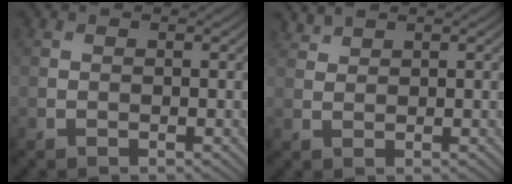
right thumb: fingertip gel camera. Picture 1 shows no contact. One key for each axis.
{"total": 1.5, "fx": 1.4, "fy": 0.2, "fz": 0.3, "tx": -0.011, "ty": 0.002, "tz": 0.034}